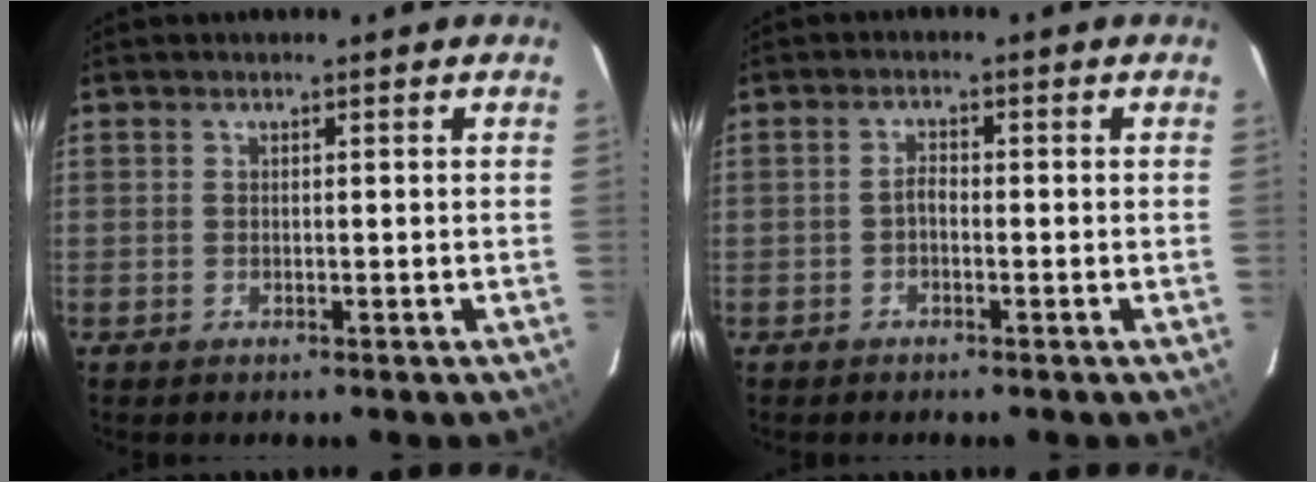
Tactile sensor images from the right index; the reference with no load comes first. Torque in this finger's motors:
{"motor_torque": [0.13, -0.11, 0.17, 0.03]}